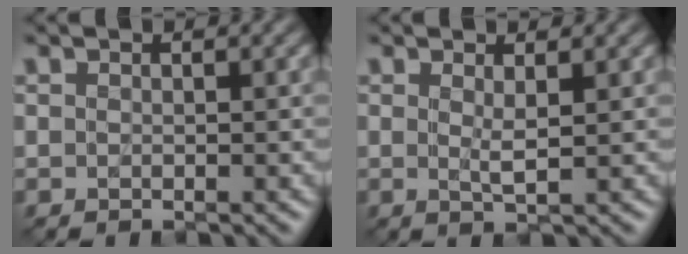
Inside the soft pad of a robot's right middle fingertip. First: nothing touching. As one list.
[{"total": 1.0, "force": [0.2, -0.3, 0.9], "torque": [-0.019, -0.002, 0.006]}]